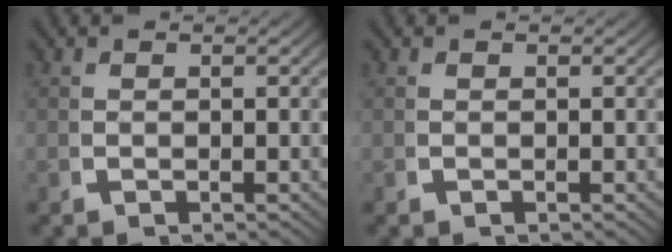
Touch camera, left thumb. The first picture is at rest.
{"total": 0.0}